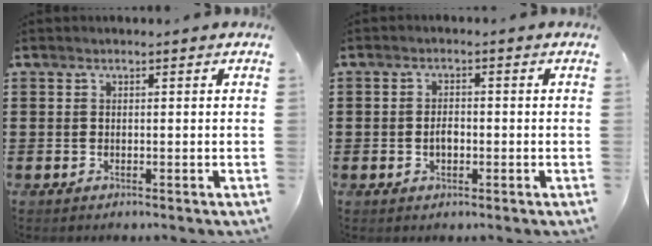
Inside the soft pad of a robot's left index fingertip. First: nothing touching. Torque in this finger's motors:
{"motor_torque": [0.04, 0.03, 0.00, 0.04]}